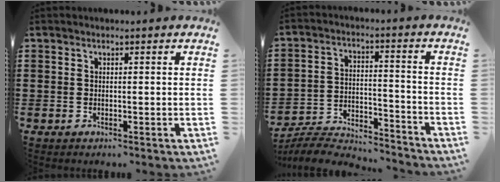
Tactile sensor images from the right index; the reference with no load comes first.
{"total": 5.6, "force": [-5.5, 0.8, 1.0], "torque": [-0.030, 0.003, -0.112]}